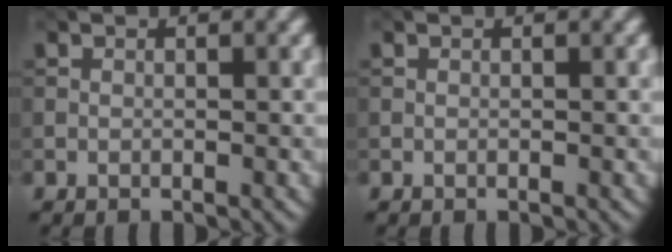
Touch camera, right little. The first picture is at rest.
{"total": 0.0}